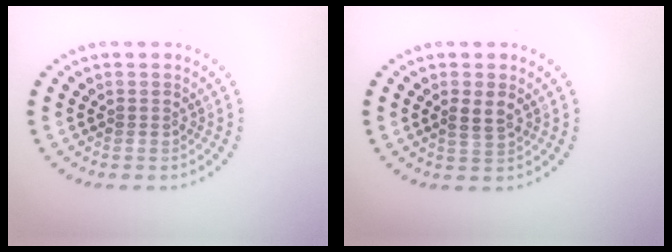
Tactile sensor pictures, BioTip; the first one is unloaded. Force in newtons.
{"total": 1.8, "press": 1.7, "slide": 0.5}